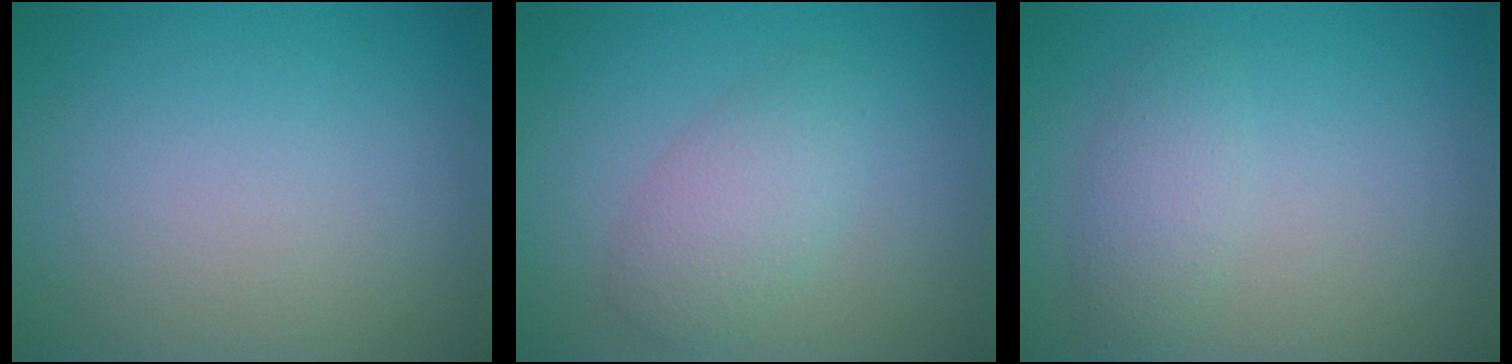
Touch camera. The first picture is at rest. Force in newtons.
{"total": 3.1, "press": 3.1, "slide": 0.1}
{"total": 2.2, "press": 2.2, "slide": 0.2}